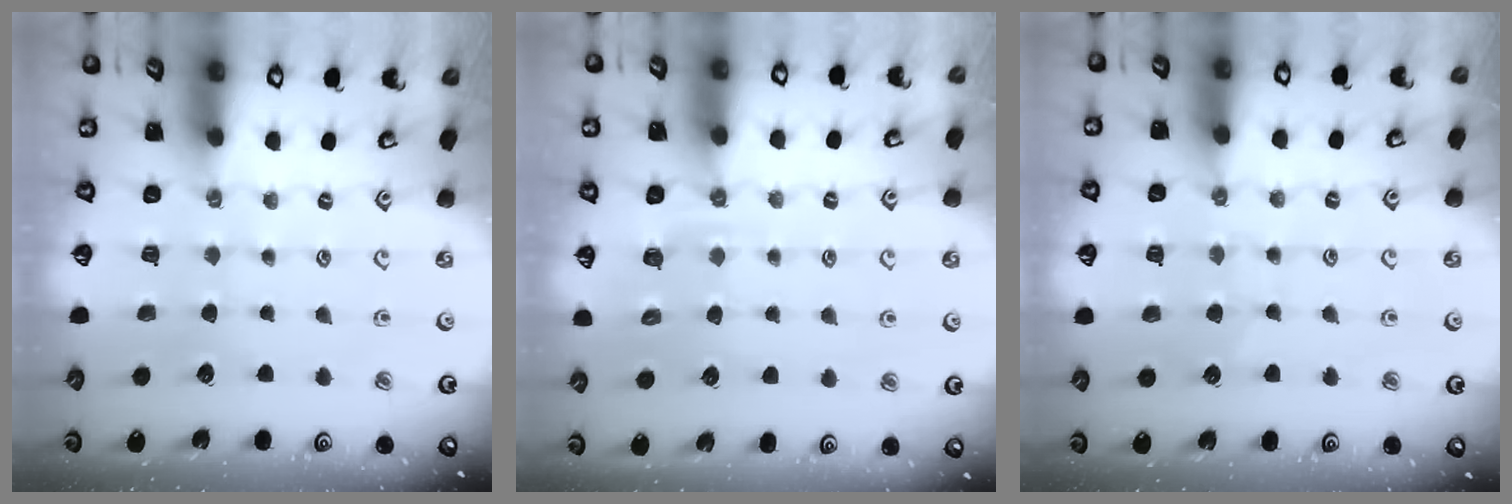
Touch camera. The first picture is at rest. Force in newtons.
{"total": 2.9, "press": 2.6, "slide": 1.2}
{"total": 5.5, "press": 5.5, "slide": 0.4}